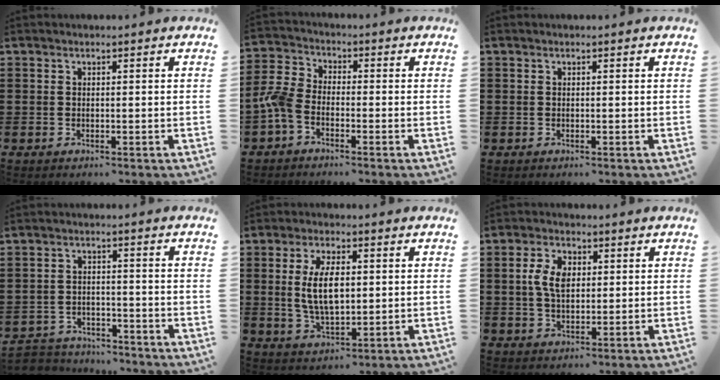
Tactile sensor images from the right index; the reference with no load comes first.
{"total": 4.9, "force": [-2.9, 2.6, 2.9], "torque": [-0.089, -0.001, -0.067]}
{"total": 0.0}
{"total": 3.7, "force": [-3.6, 0.6, -0.2], "torque": [-0.012, -0.003, -0.081]}
{"total": 8.2, "force": [0.8, 3.8, 7.3], "torque": [-0.146, 0.003, 0.009]}
{"total": 5.5, "force": [0.9, 3.4, 4.2], "torque": [-0.098, 0.012, 0.012]}